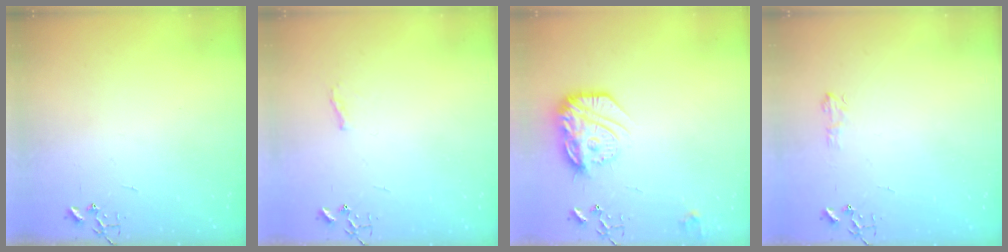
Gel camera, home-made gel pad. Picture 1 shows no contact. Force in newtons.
{"total": 4.3, "press": 4.3, "slide": 0.4}
{"total": 18.0, "press": 18.0, "slide": 1.5}
{"total": 5.9, "press": 5.8, "slide": 0.8}